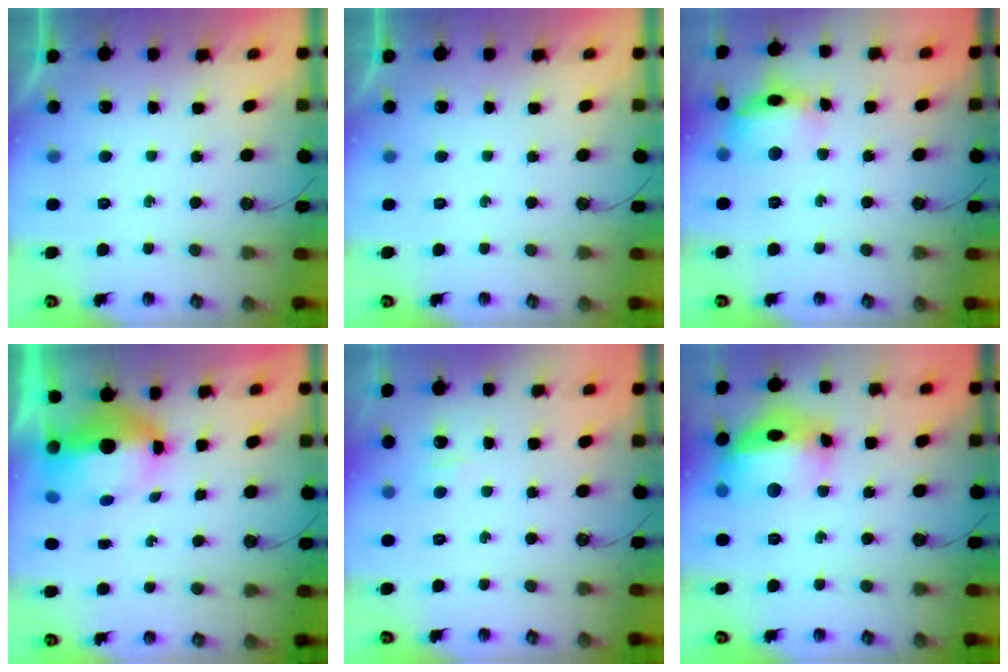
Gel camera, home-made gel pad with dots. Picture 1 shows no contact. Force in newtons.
{"total": 0.0}
{"total": 13.9, "press": 13.9, "slide": 1.1}
{"total": 13.4, "press": 10.3, "slide": 8.6}
{"total": 2.8, "press": 2.8, "slide": 0.5}
{"total": 16.7, "press": 16.5, "slide": 2.0}